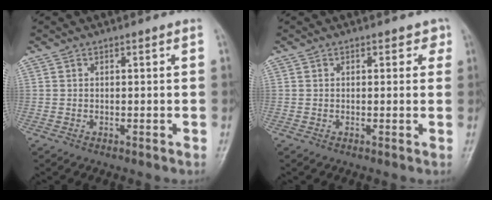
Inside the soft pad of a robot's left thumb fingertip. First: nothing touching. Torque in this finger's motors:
{"motor_torque": [-0.11, -0.30, -0.18, -0.16, 0.05]}